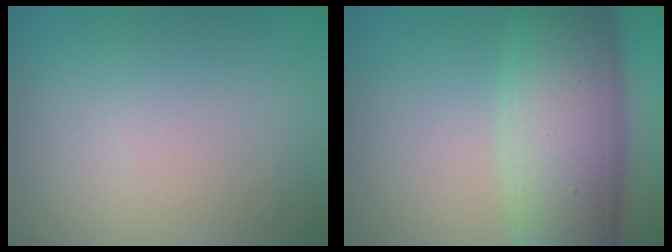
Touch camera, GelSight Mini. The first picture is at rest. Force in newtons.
{"total": 12.5, "press": 12.5, "slide": 0.4}